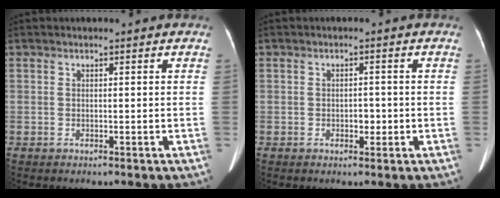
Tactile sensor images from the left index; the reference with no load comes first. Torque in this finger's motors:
{"motor_torque": [-0.10, -0.01, 0.00, -0.01]}